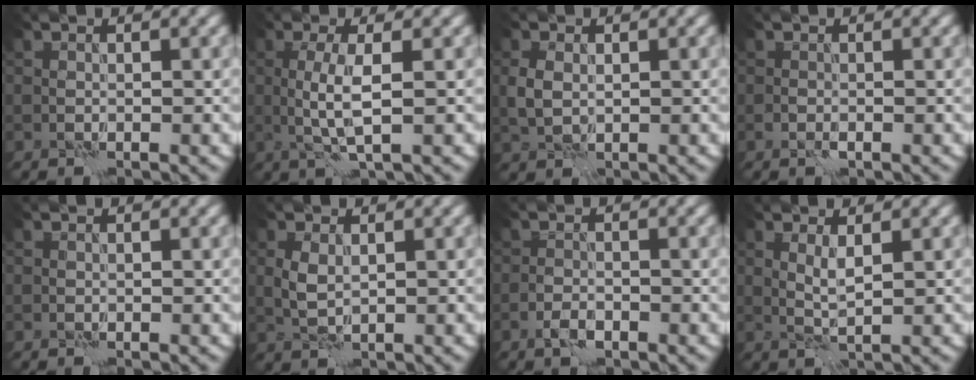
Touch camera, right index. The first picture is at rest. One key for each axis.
{"total": 3.1, "fx": 0.2, "fy": 0.5, "fz": 3.1, "tx": -0.065, "ty": 0.000, "tz": 0.007}
{"total": 2.2, "fx": 0.2, "fy": 1.6, "fz": 1.5, "tx": -0.040, "ty": 0.002, "tz": 0.007}
{"total": 0.7, "fx": -0.5, "fy": 0.3, "fz": 0.4, "tx": -0.010, "ty": 0.002, "tz": -0.010}
{"total": 0.0}
{"total": 1.8, "fx": 0.5, "fy": 1.0, "fz": 1.4, "tx": -0.038, "ty": 0.001, "tz": 0.014}
{"total": 1.5, "fx": -1.0, "fy": 0.6, "fz": 0.9, "tx": -0.015, "ty": 0.002, "tz": -0.021}
{"total": 1.5, "fx": 0.7, "fy": 0.0, "fz": 1.3, "tx": -0.032, "ty": -0.001, "tz": 0.015}